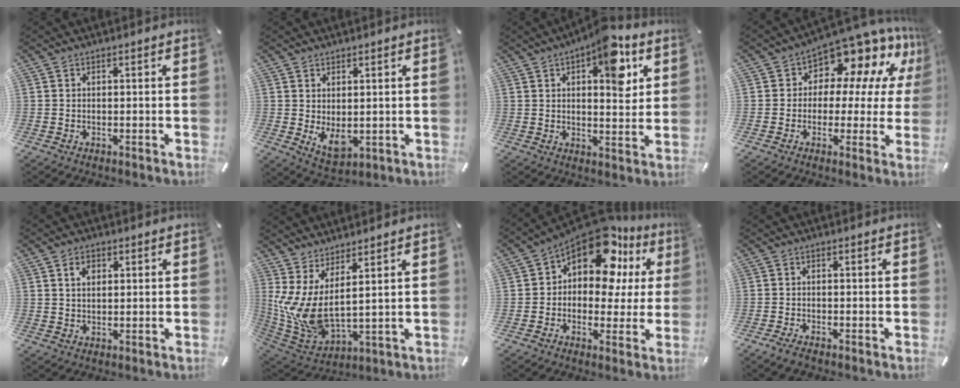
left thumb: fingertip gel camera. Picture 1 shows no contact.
{"total": 5.8, "force": [0.5, 3.6, 4.5], "torque": [-0.074, -0.012, 0.008]}
{"total": 11.7, "force": [5.7, 5.2, 8.8], "torque": [-0.096, -0.032, 0.089]}
{"total": 10.1, "force": [7.5, 5.5, 4.0], "torque": [-0.071, -0.073, 0.133]}
{"total": 3.2, "force": [1.3, 2.3, 1.8], "torque": [-0.032, 0.002, 0.021]}
{"total": 7.9, "force": [2.6, 2.9, 6.9], "torque": [-0.165, -0.061, 0.052]}
{"total": 15.3, "force": [8.9, 7.9, 9.6], "torque": [-0.161, -0.069, 0.156]}
{"total": 1.6, "force": [-1.3, 0.4, 0.9], "torque": [-0.016, 0.003, -0.024]}